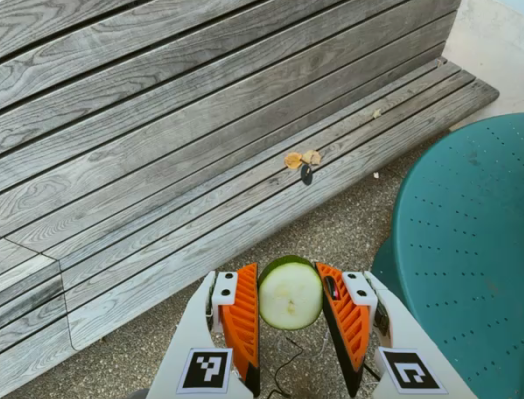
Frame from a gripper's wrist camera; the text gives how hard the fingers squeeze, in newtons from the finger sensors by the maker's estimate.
{"total": 9.3, "left": 9.6, "right": 9.1}